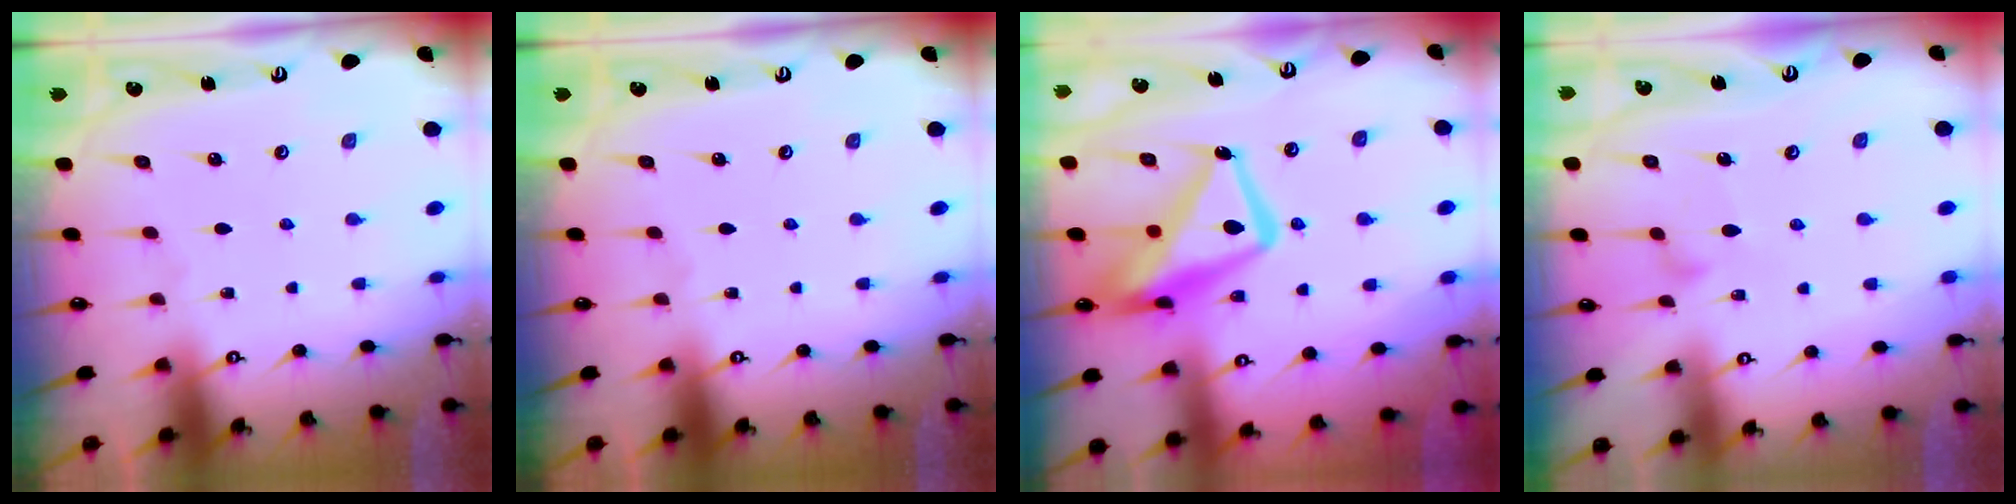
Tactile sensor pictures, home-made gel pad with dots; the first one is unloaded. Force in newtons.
{"total": 0.0}
{"total": 15.8, "press": 15.8, "slide": 1.6}
{"total": 7.9, "press": 7.9, "slide": 0.5}